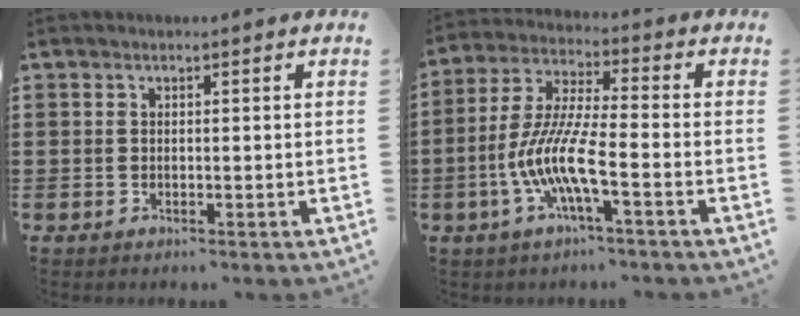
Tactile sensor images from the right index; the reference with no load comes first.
{"total": 9.3, "force": [-3.8, 1.5, 8.4], "torque": [-0.196, -0.017, -0.081]}